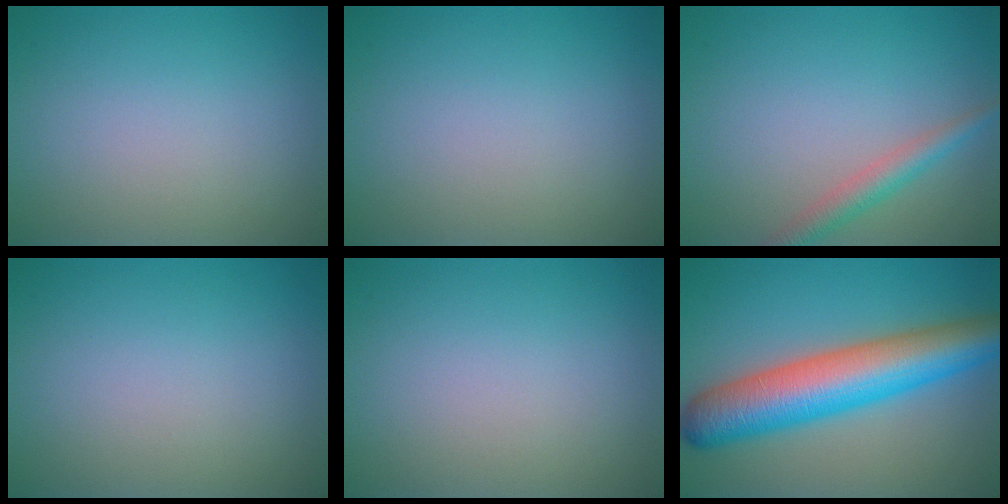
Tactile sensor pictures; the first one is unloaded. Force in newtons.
{"total": 0.0}
{"total": 2.5, "press": 2.5, "slide": 0.0}
{"total": 0.0}
{"total": 0.0}
{"total": 10.2, "press": 10.2, "slide": 0.2}